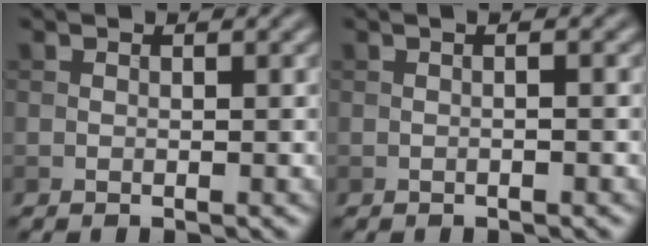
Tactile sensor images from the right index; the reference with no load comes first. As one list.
[{"total": 1.7, "force": [0.3, 0.7, 1.5], "torque": [-0.002, -0.005, -0.008]}]